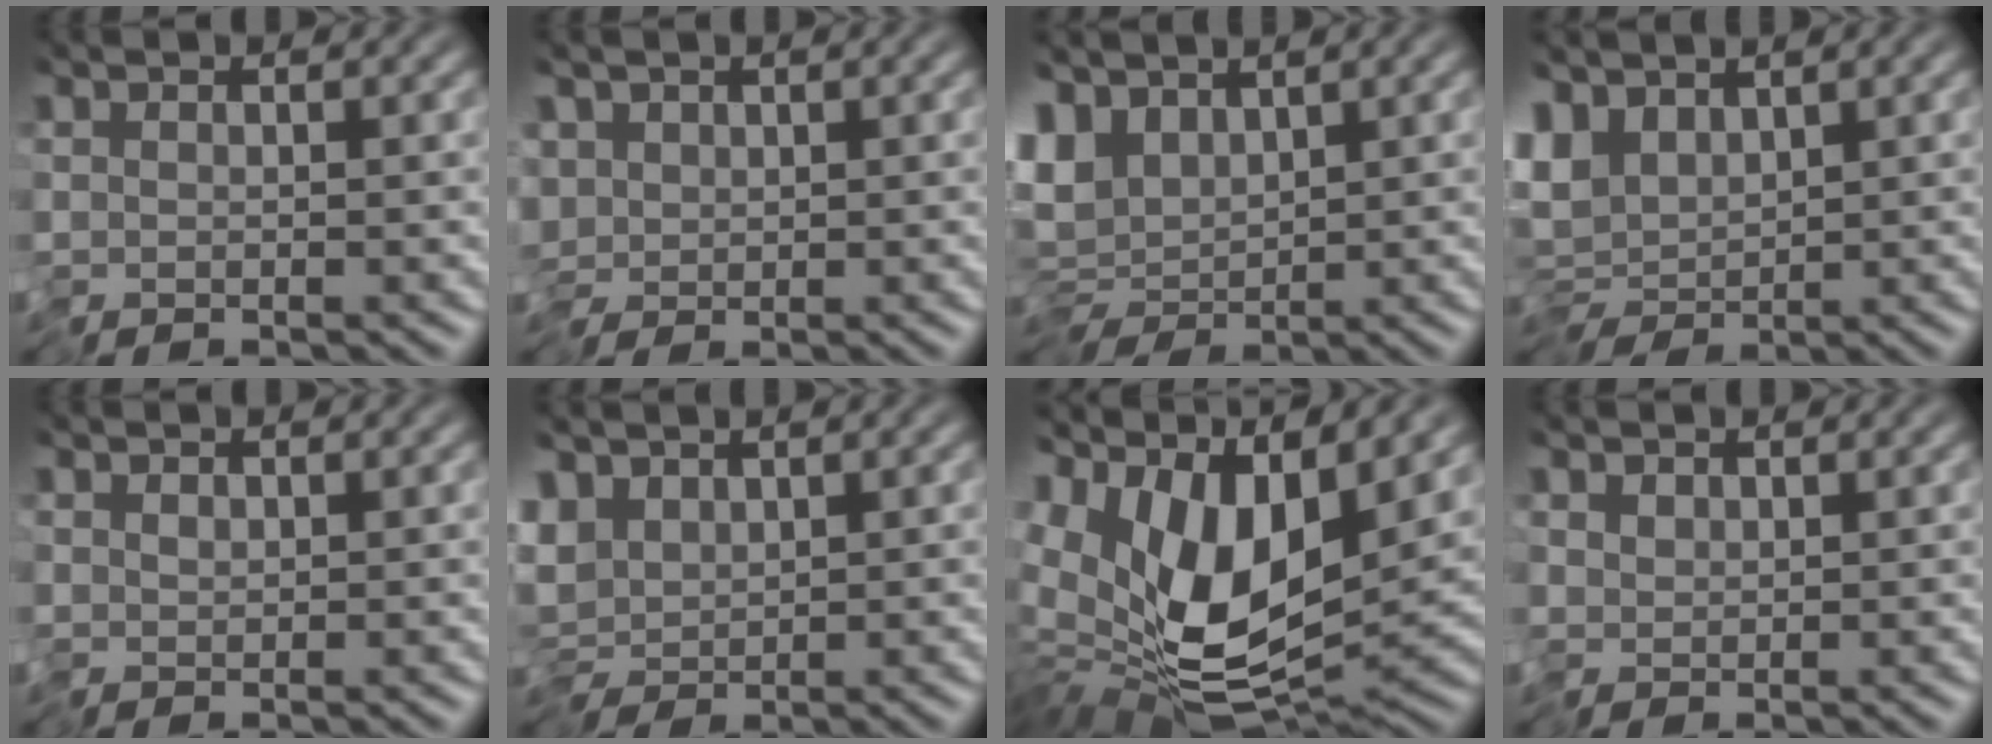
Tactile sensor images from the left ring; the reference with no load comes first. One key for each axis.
{"total": 2.5, "fx": -0.4, "fy": 1.6, "fz": 1.8, "tx": -0.033, "ty": 0.008, "tz": -0.013}
{"total": 6.0, "fx": 1.9, "fy": 3.5, "fz": 4.6, "tx": -0.065, "ty": 0.003, "tz": 0.037}
{"total": 5.5, "fx": 1.4, "fy": 3.2, "fz": 4.2, "tx": -0.060, "ty": 0.001, "tz": 0.029}
{"total": 0.6, "fx": 0.1, "fy": 0.5, "fz": 0.4, "tx": -0.009, "ty": -0.001, "tz": 0.000}
{"total": 3.7, "fx": 0.1, "fy": 2.4, "fz": 2.8, "tx": -0.042, "ty": -0.001, "tz": 0.004}
{"total": 12.3, "fx": 1.7, "fy": 6.3, "fz": 10.5, "tx": -0.194, "ty": -0.014, "tz": 0.032}
{"total": 0.8, "fx": 0.3, "fy": 0.6, "fz": 0.4, "tx": -0.008, "ty": 0.000, "tz": 0.004}